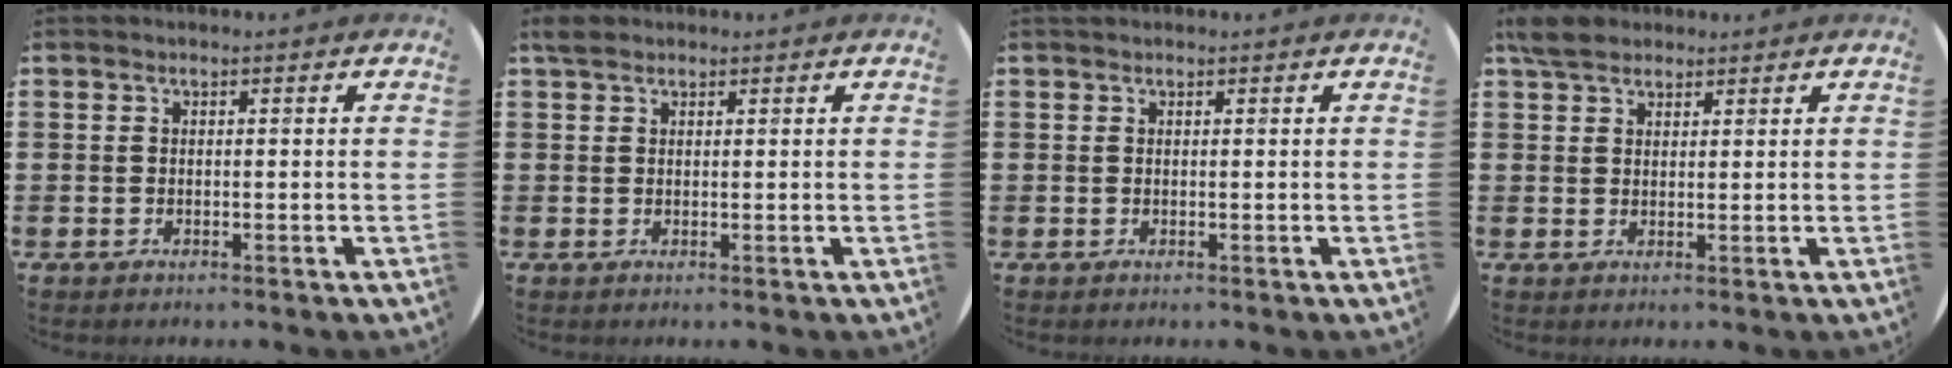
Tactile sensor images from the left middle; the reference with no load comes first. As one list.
[{"total": 1.3, "force": [1.1, 0.5, 0.4], "torque": [-0.002, 0.001, 0.019]}, {"total": 0.0}, {"total": 3.7, "force": [3.2, 1.5, 1.2], "torque": [-0.024, 0.001, 0.060]}]